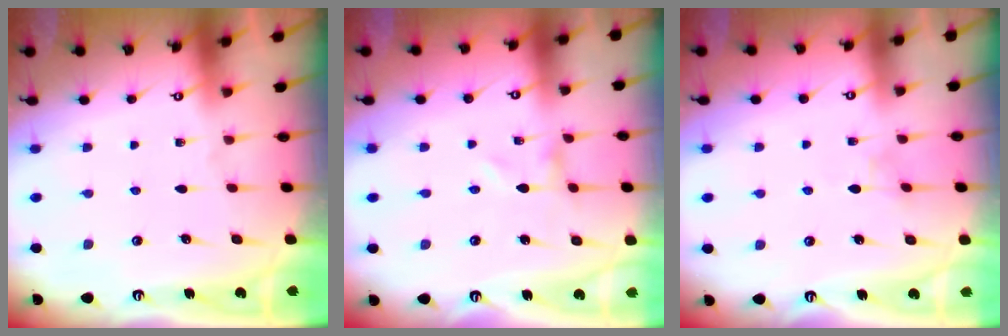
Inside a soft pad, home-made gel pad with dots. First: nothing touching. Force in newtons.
{"total": 0.0}
{"total": 2.3, "press": 2.3, "slide": 0.3}